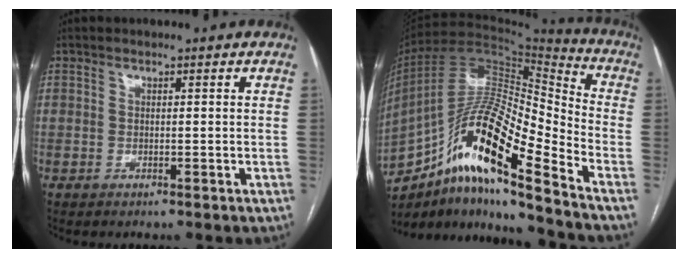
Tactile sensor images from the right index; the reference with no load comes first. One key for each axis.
{"total": 19.6, "fx": -12.1, "fy": 2.3, "fz": 15.3, "tx": -0.294, "ty": 0.006, "tz": -0.215}